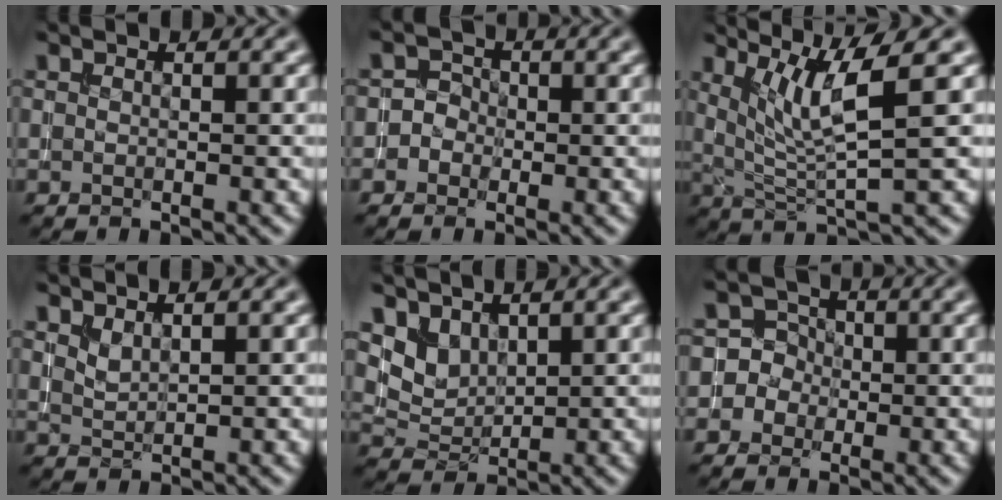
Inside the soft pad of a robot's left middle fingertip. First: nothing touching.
{"total": 1.9, "force": [-0.4, 1.8, 0.5], "torque": [0.017, 0.007, -0.017]}
{"total": 5.6, "force": [2.2, 0.9, 5.0], "torque": [-0.094, -0.004, 0.044]}
{"total": 1.3, "force": [1.1, 0.3, 0.7], "torque": [-0.020, -0.002, 0.025]}
{"total": 2.9, "force": [2.2, 1.7, 1.1], "torque": [-0.031, -0.011, 0.049]}
{"total": 4.3, "force": [-0.5, 4.3, 0.6], "torque": [0.024, 0.025, -0.032]}